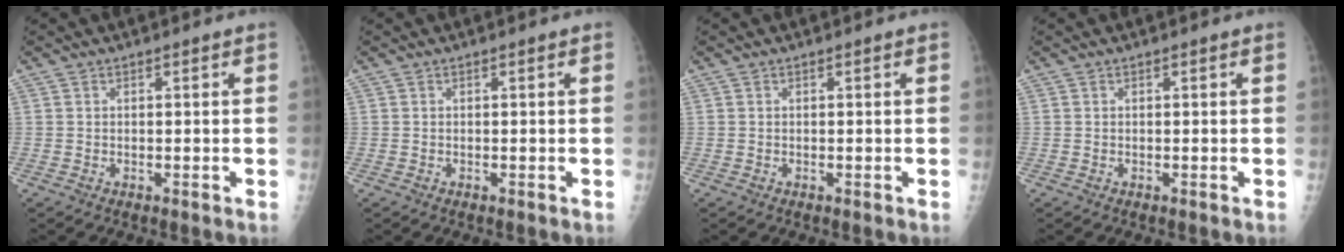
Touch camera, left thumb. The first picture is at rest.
{"total": 0.0}
{"total": 0.0}
{"total": 0.0}